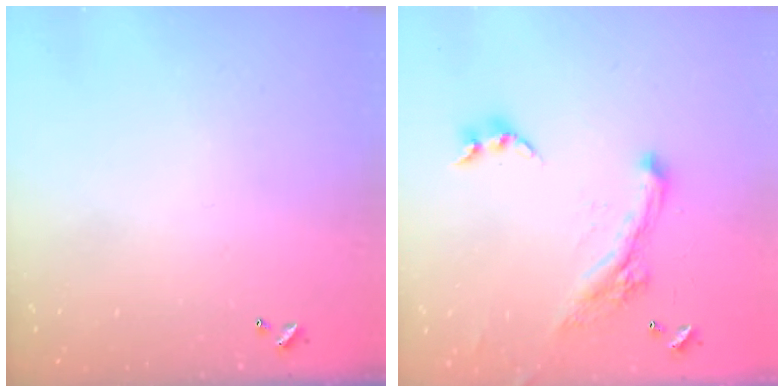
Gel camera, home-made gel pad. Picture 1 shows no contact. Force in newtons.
{"total": 3.2, "press": 2.9, "slide": 1.2}